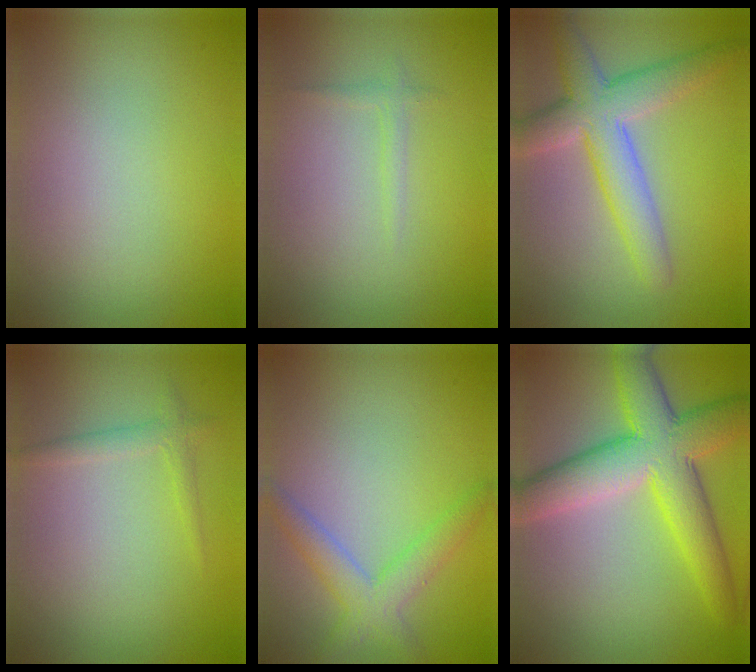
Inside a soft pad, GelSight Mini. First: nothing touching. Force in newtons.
{"total": 0.8, "press": 0.8, "slide": 0.0}
{"total": 5.9, "press": 5.9, "slide": 0.3}
{"total": 1.3, "press": 1.3, "slide": 0.0}
{"total": 3.4, "press": 3.4, "slide": 0.2}
{"total": 8.7, "press": 8.6, "slide": 0.2}